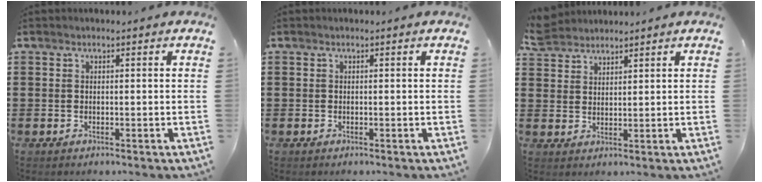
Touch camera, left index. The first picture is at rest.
{"total": 0.0}
{"total": 3.6, "force": [3.4, 1.1, 0.4], "torque": [-0.020, -0.003, 0.066]}